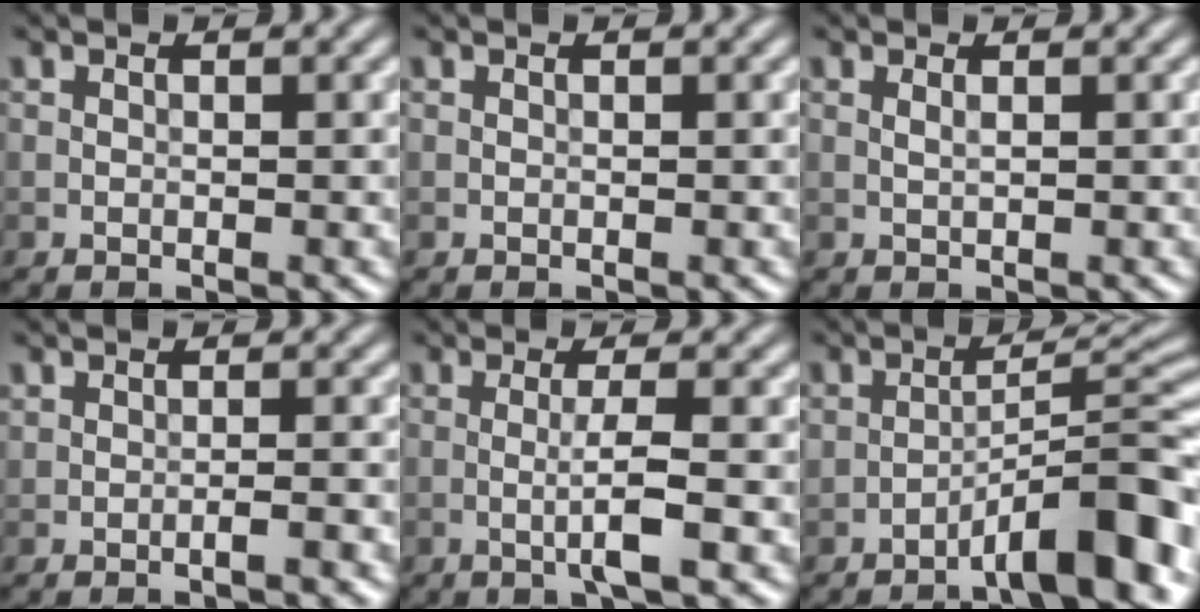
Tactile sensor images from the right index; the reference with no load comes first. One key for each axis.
{"total": 0.0}
{"total": 0.6, "fx": 0.2, "fy": 0.1, "fz": 0.5, "tx": -0.010, "ty": 0.001, "tz": 0.003}
{"total": 0.9, "fx": -0.5, "fy": 0.0, "fz": 0.7, "tx": -0.011, "ty": 0.000, "tz": -0.010}
{"total": 3.0, "fx": -0.6, "fy": 0.2, "fz": 3.0, "tx": -0.055, "ty": -0.003, "tz": -0.016}
{"total": 7.3, "fx": -4.6, "fy": 1.2, "fz": 5.6, "tx": -0.077, "ty": 0.026, "tz": -0.071}